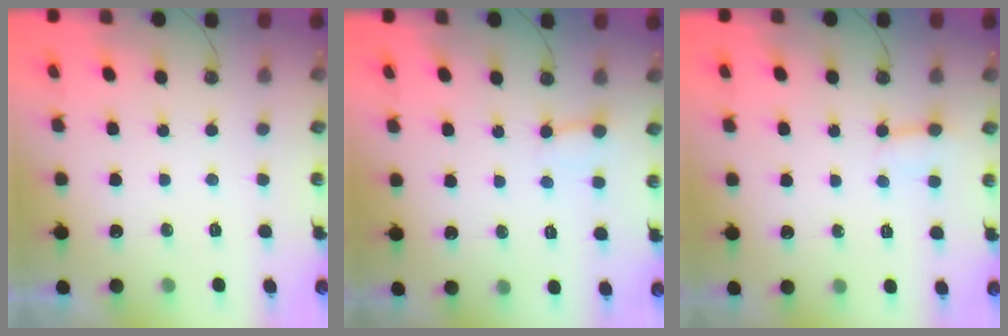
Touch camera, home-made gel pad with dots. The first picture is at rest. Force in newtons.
{"total": 5.0, "press": 5.0, "slide": 0.6}
{"total": 3.0, "press": 2.9, "slide": 0.3}